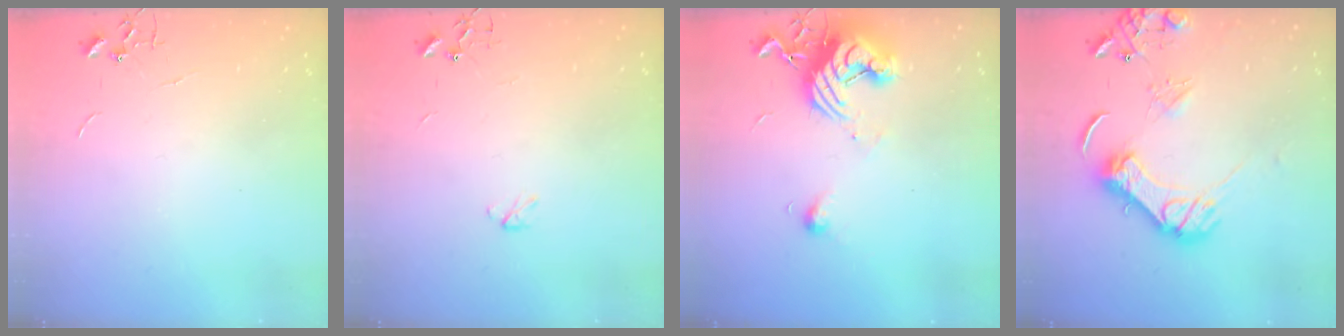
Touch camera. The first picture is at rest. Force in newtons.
{"total": 2.9, "press": 2.9, "slide": 0.5}
{"total": 13.5, "press": 13.5, "slide": 1.3}
{"total": 14.4, "press": 14.3, "slide": 1.6}